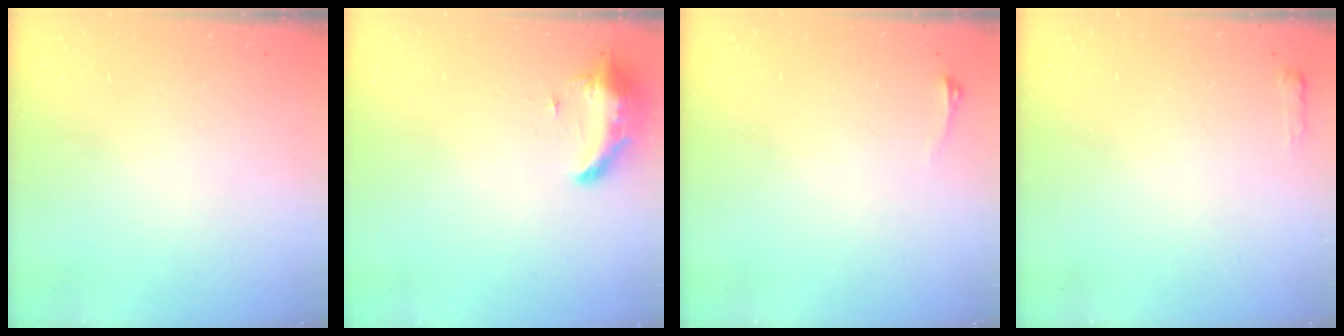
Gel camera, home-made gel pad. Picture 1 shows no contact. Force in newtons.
{"total": 8.2, "press": 8.1, "slide": 1.6}
{"total": 2.9, "press": 2.6, "slide": 1.5}
{"total": 2.7, "press": 2.6, "slide": 0.5}